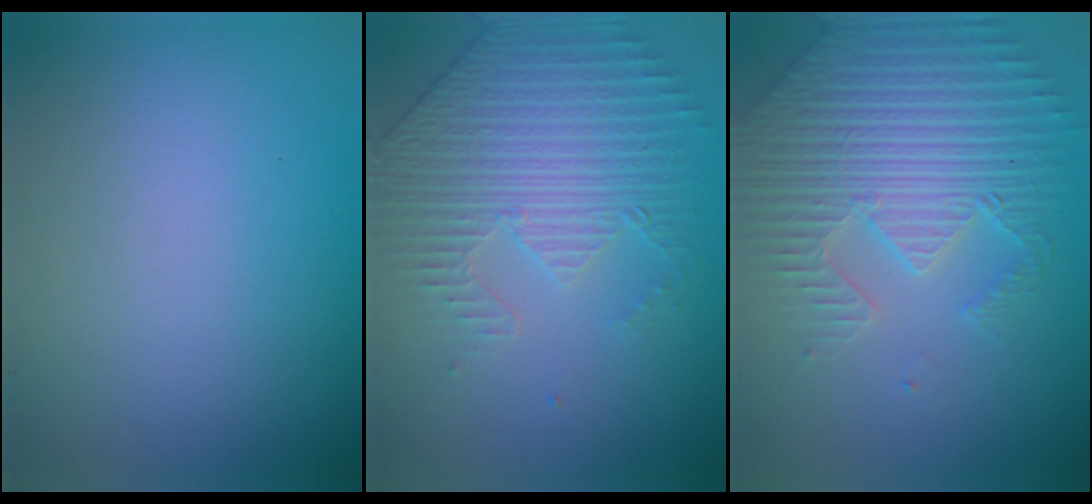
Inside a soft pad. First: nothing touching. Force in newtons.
{"total": 4.4, "press": 3.6, "slide": 2.6}
{"total": 4.7, "press": 4.6, "slide": 1.0}